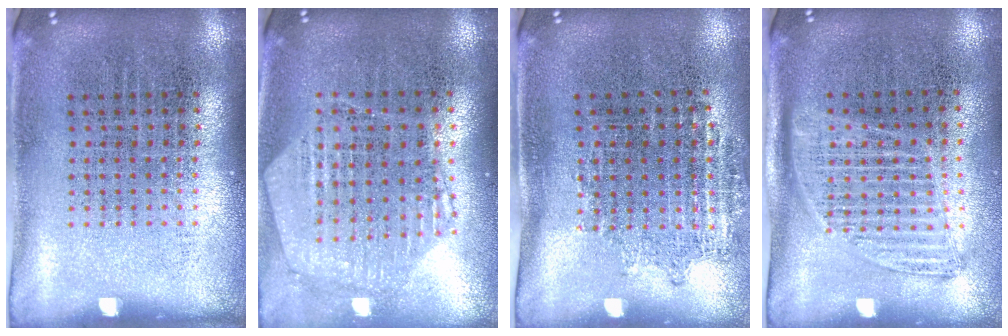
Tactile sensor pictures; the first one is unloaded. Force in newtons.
{"total": 1.1, "press": 1.1, "slide": 0.2}
{"total": 1.1, "press": 0.9, "slide": 0.6}
{"total": 1.3, "press": 1.1, "slide": 0.7}